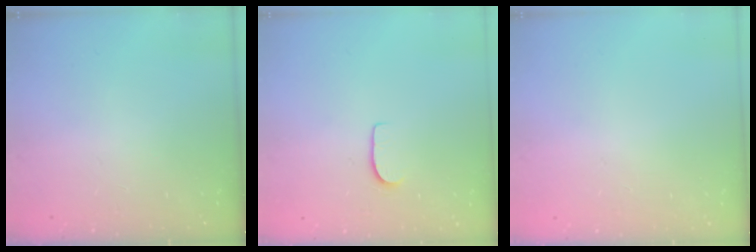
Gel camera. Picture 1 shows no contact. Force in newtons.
{"total": 5.9, "press": 5.8, "slide": 0.6}
{"total": 0.6, "press": 0.6, "slide": 0.1}